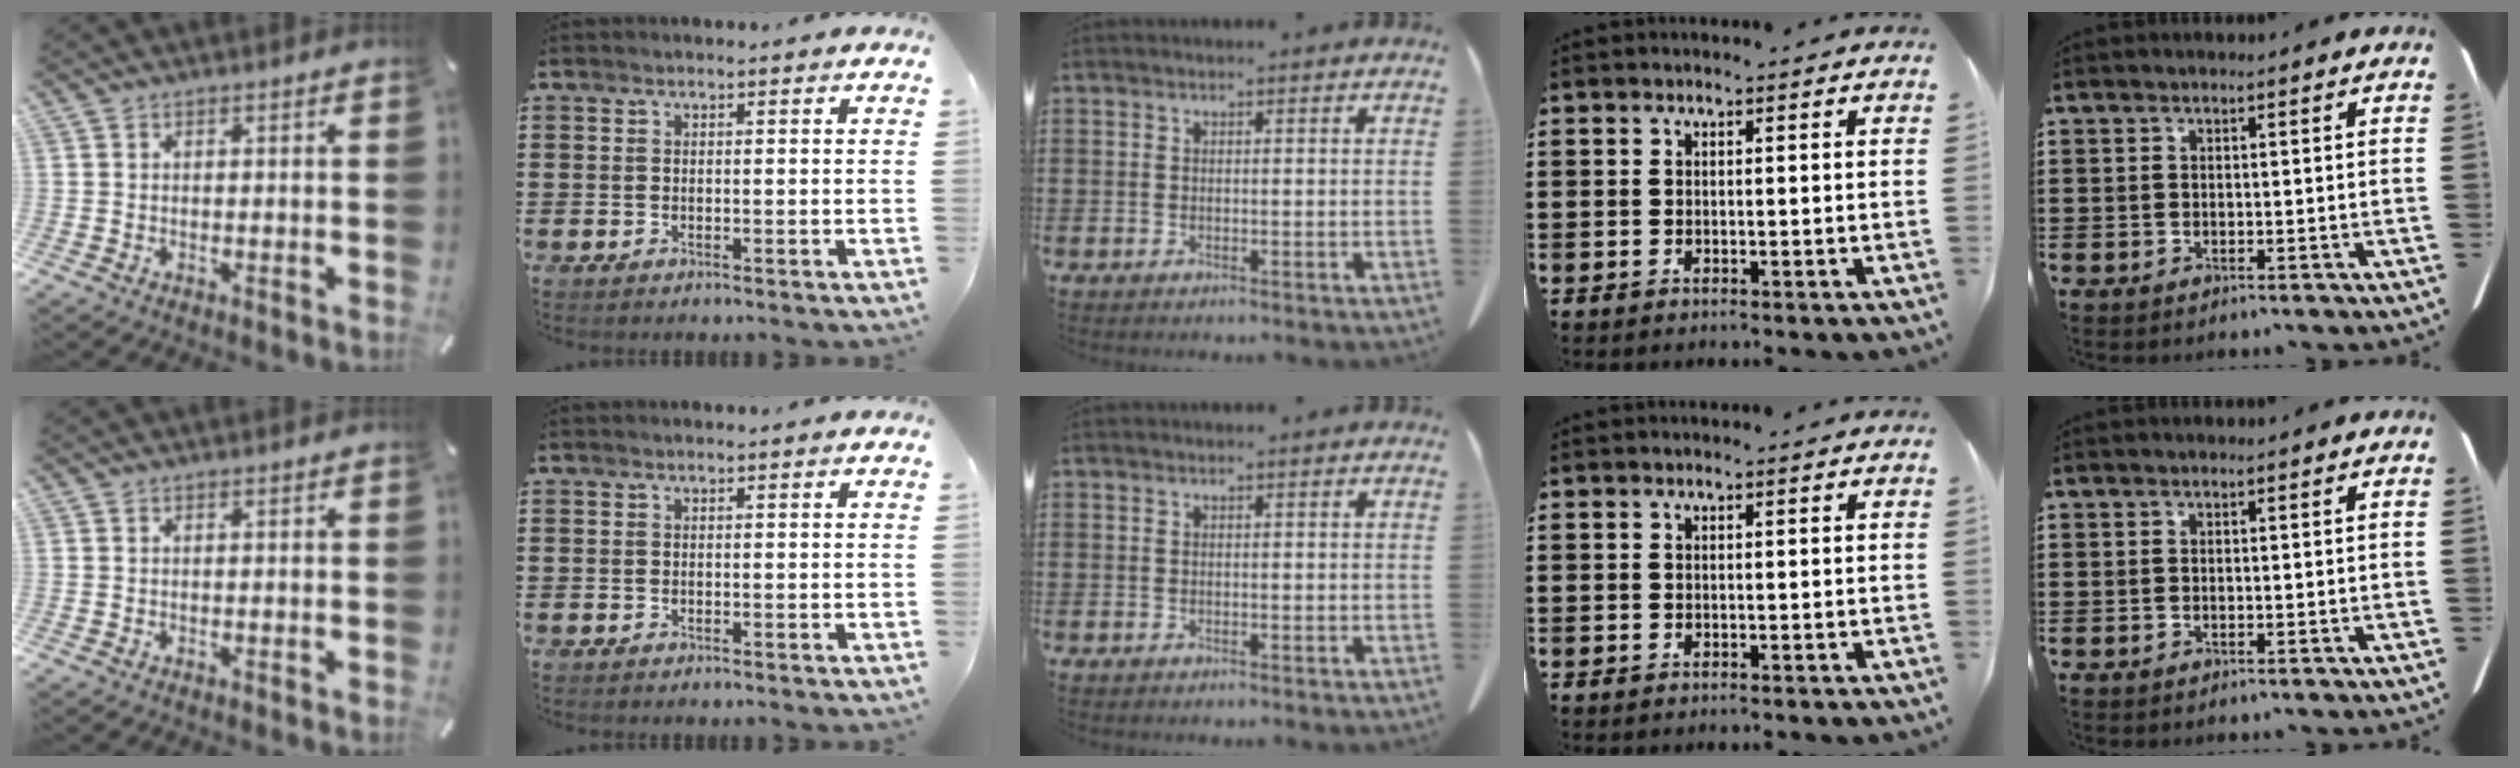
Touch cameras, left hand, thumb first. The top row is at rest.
{}